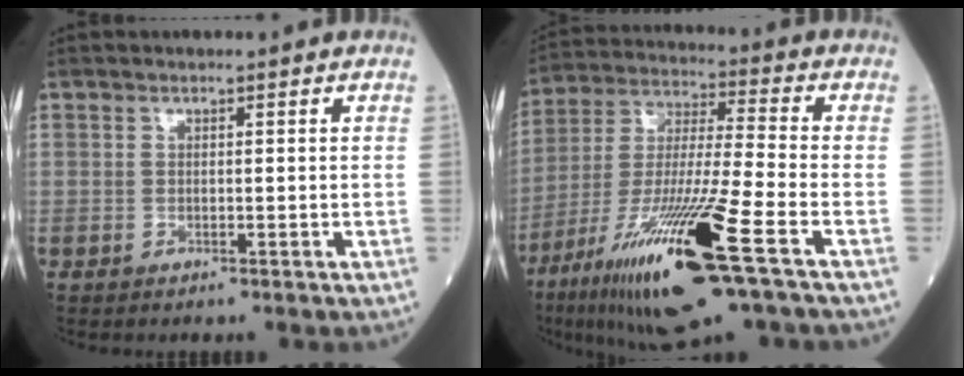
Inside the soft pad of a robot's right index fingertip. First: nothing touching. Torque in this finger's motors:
{"motor_torque": [2.14, 0.00, 1.05, 0.21]}